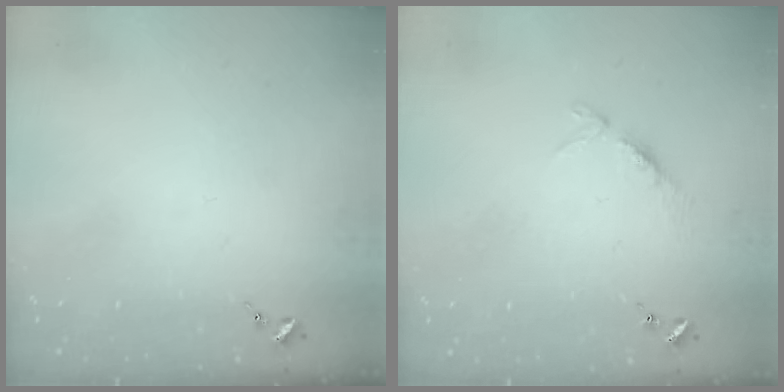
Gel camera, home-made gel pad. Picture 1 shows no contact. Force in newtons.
{"total": 5.9, "press": 5.9, "slide": 0.5}